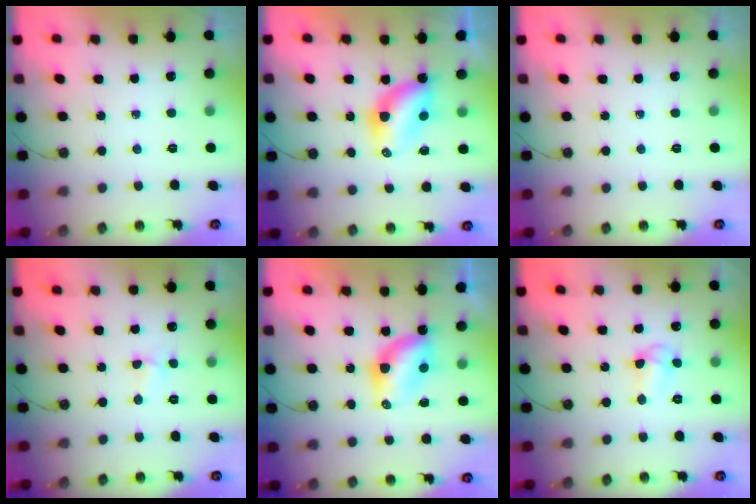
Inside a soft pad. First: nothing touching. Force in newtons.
{"total": 6.3, "press": 6.3, "slide": 0.1}
{"total": 0.0}
{"total": 2.4, "press": 2.3, "slide": 0.4}
{"total": 6.8, "press": 6.8, "slide": 0.3}
{"total": 5.6, "press": 5.6, "slide": 0.4}